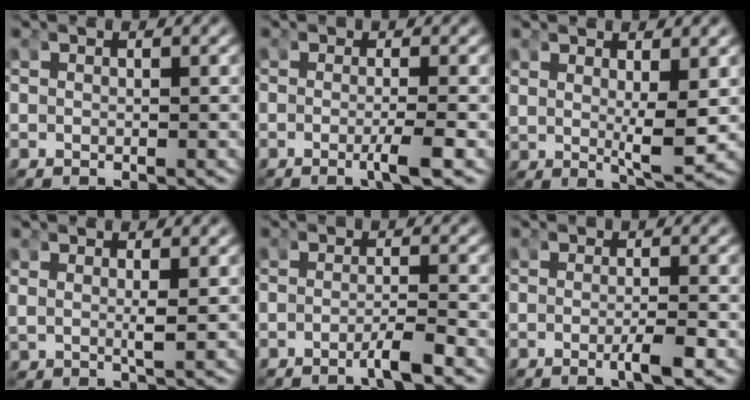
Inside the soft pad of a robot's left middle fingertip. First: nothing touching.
{"total": 2.2, "force": [-1.0, -0.2, 2.0], "torque": [-0.037, -0.007, -0.018]}
{"total": 2.7, "force": [1.1, 0.3, 2.5], "torque": [-0.050, -0.021, 0.031]}
{"total": 1.4, "force": [0.8, 0.2, 1.1], "torque": [-0.032, -0.012, 0.027]}
{"total": 2.1, "force": [-1.5, -0.2, 1.4], "torque": [-0.026, -0.005, -0.028]}
{"total": 2.0, "force": [-1.0, 0.1, 1.7], "torque": [-0.033, -0.004, -0.020]}